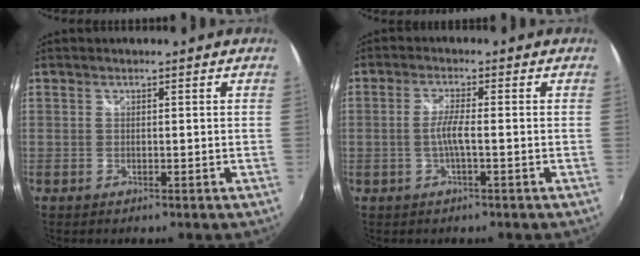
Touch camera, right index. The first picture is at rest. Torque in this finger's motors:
{"motor_torque": [0.81, -0.35, 0.50, 0.13]}